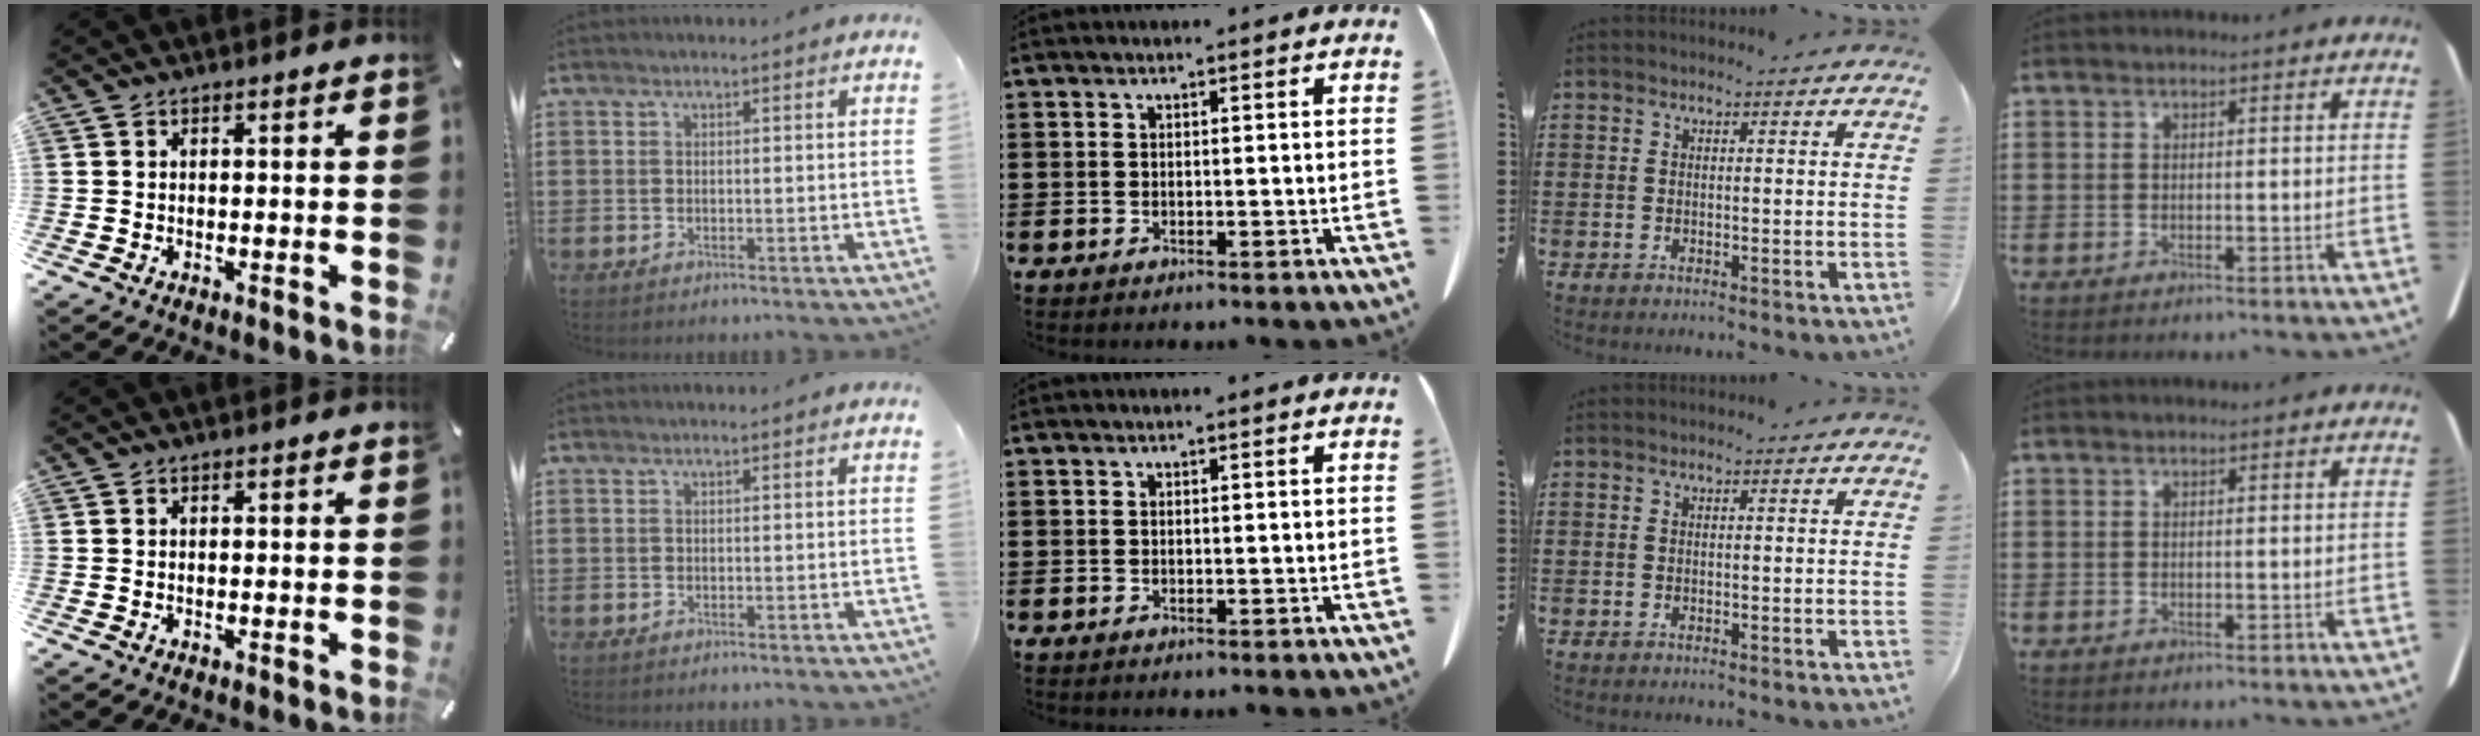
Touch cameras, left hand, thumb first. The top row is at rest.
{}